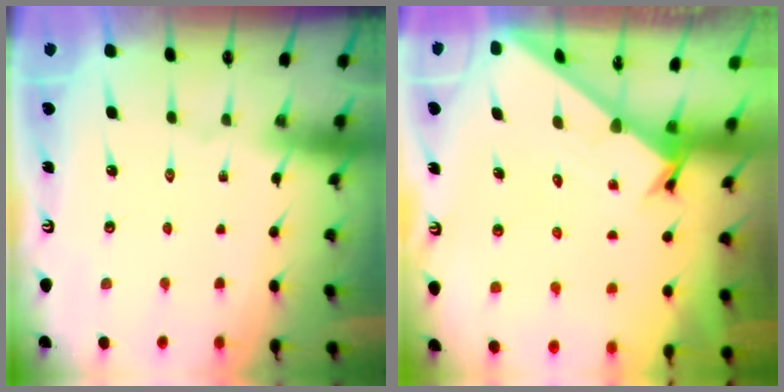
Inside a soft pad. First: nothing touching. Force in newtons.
{"total": 1.7, "press": 1.7, "slide": 0.1}